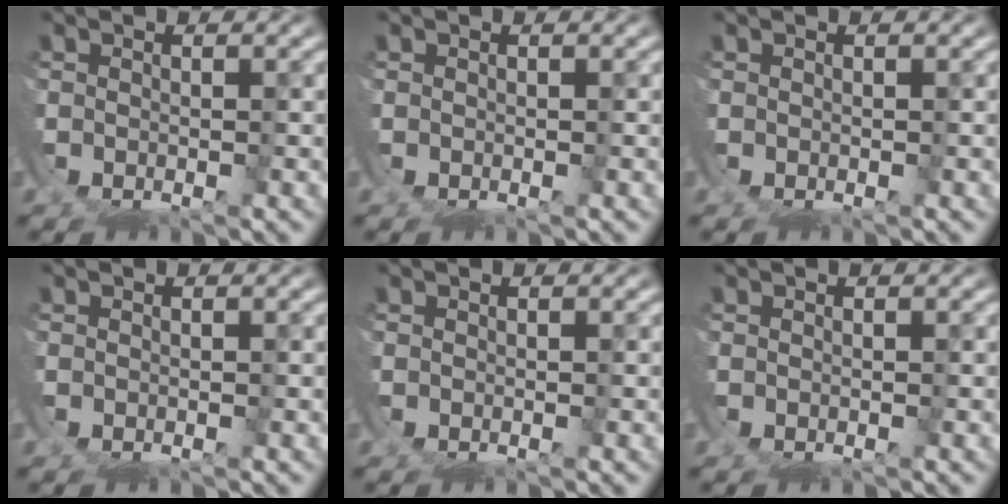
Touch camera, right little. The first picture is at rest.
{"total": 0.0}
{"total": 0.0}
{"total": 0.0}
{"total": 0.0}
{"total": 0.0}